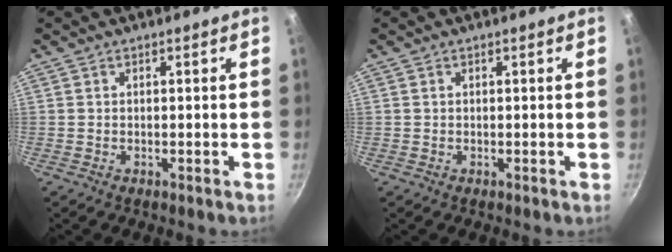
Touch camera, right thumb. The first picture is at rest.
{"total": 0.0}